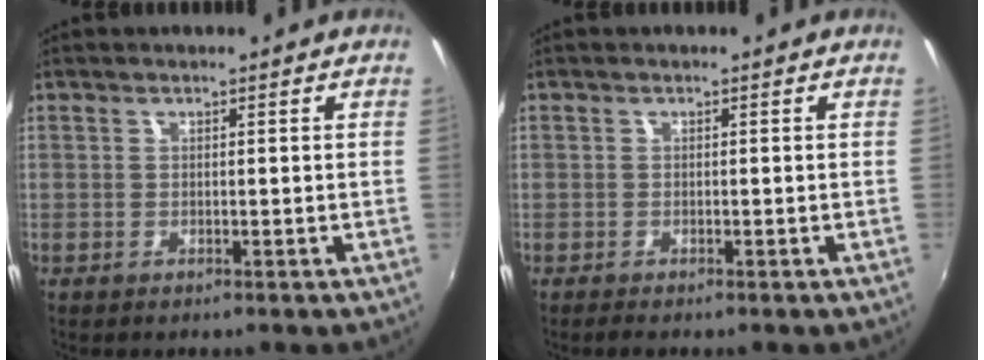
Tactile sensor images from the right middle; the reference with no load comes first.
{"total": 1.0, "force": [-0.8, 0.4, 0.3], "torque": [-0.009, -0.004, -0.017]}